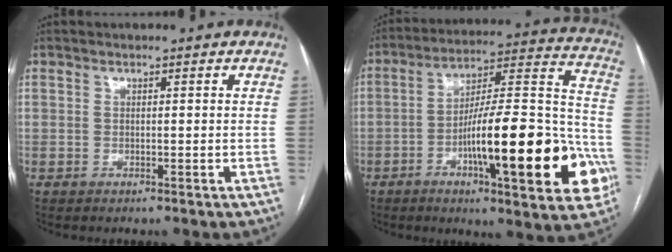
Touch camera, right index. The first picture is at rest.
{"total": 24.9, "force": [-8.1, 4.4, 23.2], "torque": [-0.293, 0.010, -0.113]}